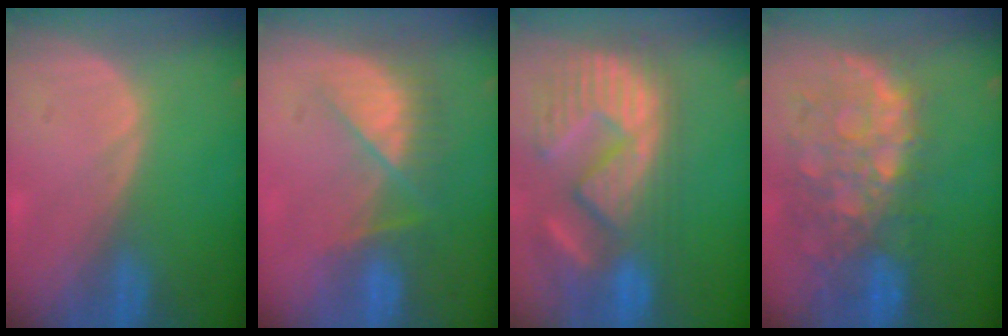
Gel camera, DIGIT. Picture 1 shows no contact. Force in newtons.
{"total": 8.0, "press": 7.1, "slide": 3.6}
{"total": 14.0, "press": 12.2, "slide": 6.7}
{"total": 11.0, "press": 9.5, "slide": 5.6}